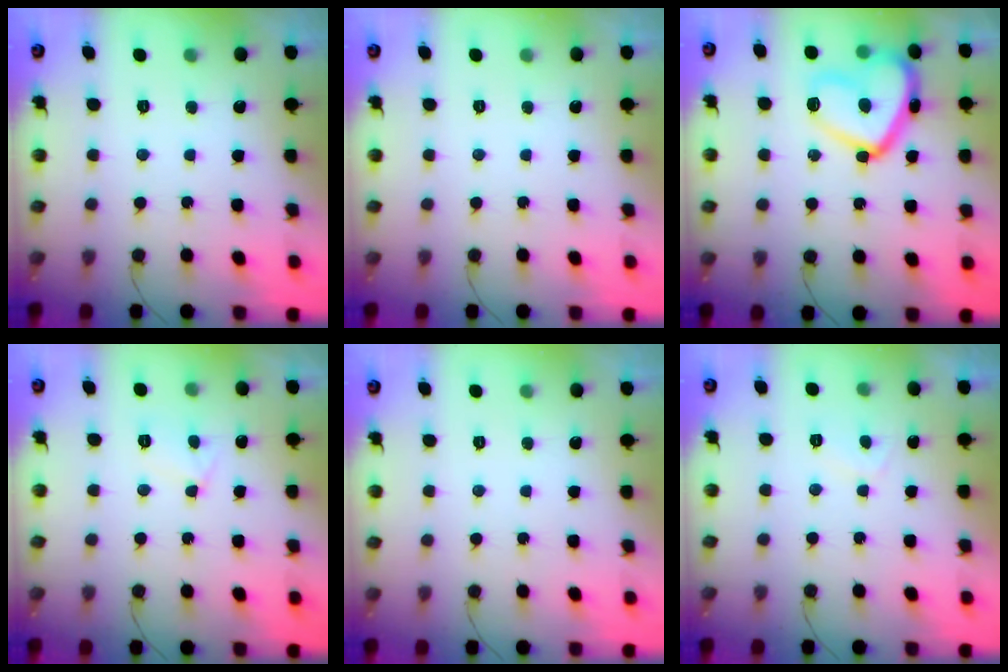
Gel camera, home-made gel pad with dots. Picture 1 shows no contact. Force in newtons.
{"total": 0.0}
{"total": 18.3, "press": 18.2, "slide": 1.5}
{"total": 6.1, "press": 6.1, "slide": 0.7}
{"total": 0.0}
{"total": 2.4, "press": 2.3, "slide": 0.5}